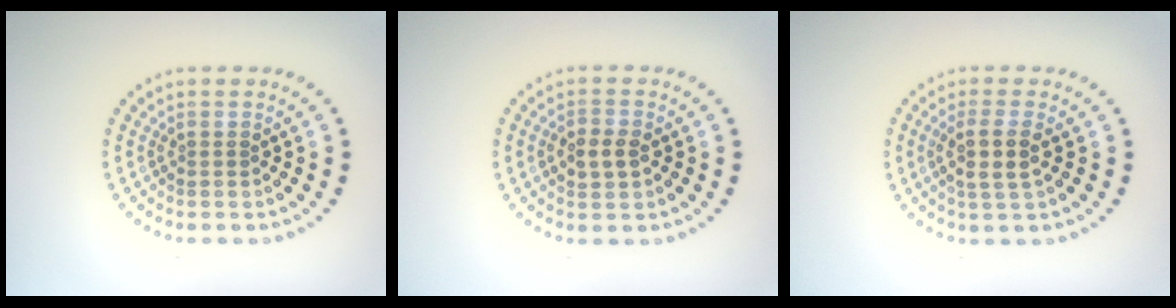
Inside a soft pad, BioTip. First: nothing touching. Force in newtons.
{"total": 2.0, "press": 2.0, "slide": 0.2}
{"total": 2.6, "press": 2.3, "slide": 1.2}